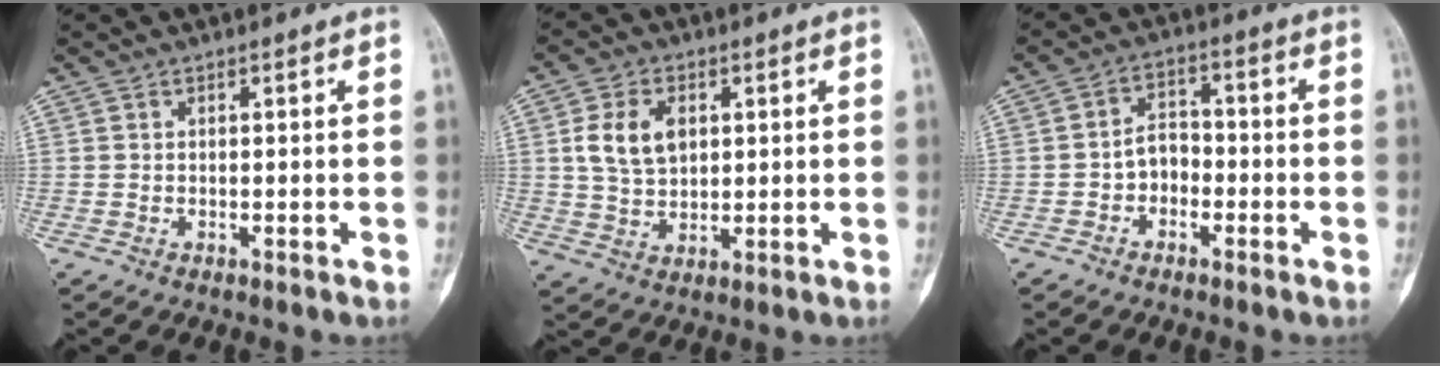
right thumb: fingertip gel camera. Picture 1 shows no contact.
{"total": 8.6, "force": [2.1, 5.8, 6.0], "torque": [-0.101, -0.003, 0.042]}
{"total": 4.8, "force": [-1.7, 3.6, 2.6], "torque": [-0.019, 0.024, -0.042]}